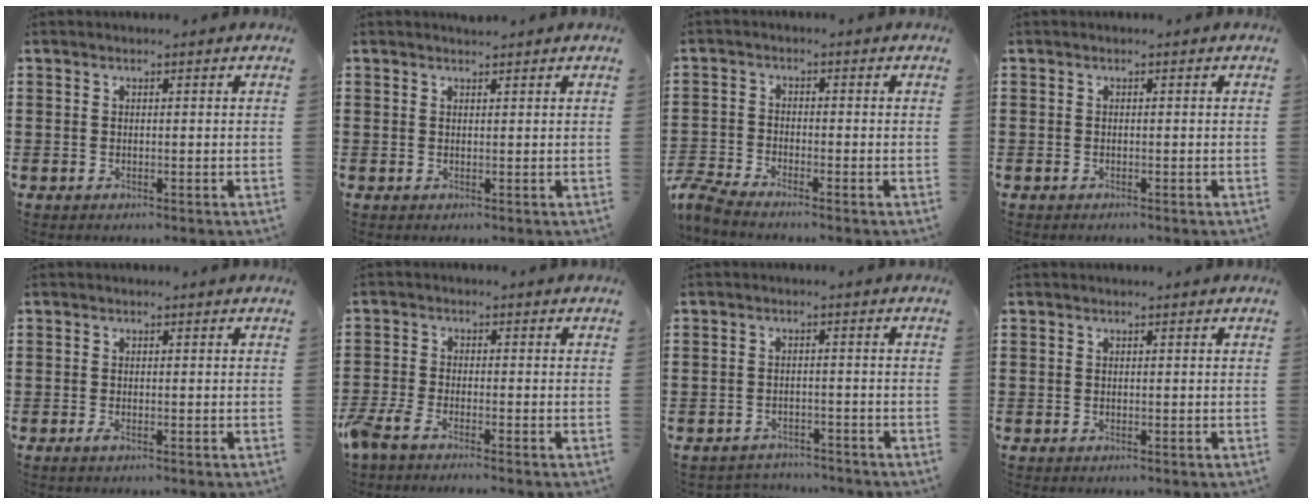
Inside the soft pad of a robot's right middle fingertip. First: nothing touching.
{"total": 0.8, "force": [0.8, 0.2, -0.1], "torque": [0.000, 0.000, 0.015]}
{"total": 3.5, "force": [-3.3, 0.2, 1.2], "torque": [-0.051, -0.012, -0.074]}
{"total": 0.0}
{"total": 0.9, "force": [-0.3, 0.2, 0.8], "torque": [-0.015, -0.004, -0.005]}
{"total": 3.1, "force": [-2.6, 0.4, 1.6], "torque": [-0.064, -0.011, -0.062]}
{"total": 2.4, "force": [-2.3, 0.5, -0.3], "torque": [-0.002, 0.000, -0.054]}
{"total": 0.0}